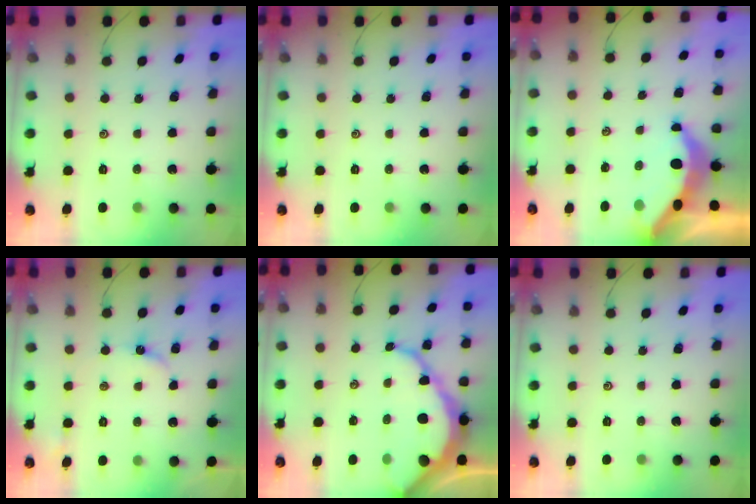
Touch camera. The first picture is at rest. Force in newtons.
{"total": 0.0}
{"total": 5.4, "press": 5.4, "slide": 0.6}
{"total": 4.1, "press": 4.1, "slide": 0.4}
{"total": 11.3, "press": 11.2, "slide": 1.3}
{"total": 0.0}